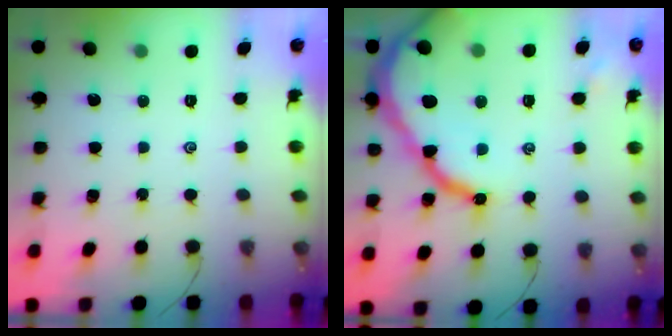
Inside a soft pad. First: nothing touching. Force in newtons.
{"total": 19.6, "press": 19.6, "slide": 1.6}